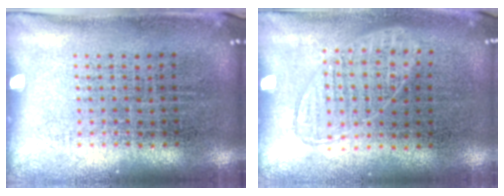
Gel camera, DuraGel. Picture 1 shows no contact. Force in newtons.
{"total": 0.9, "press": 0.8, "slide": 0.3}